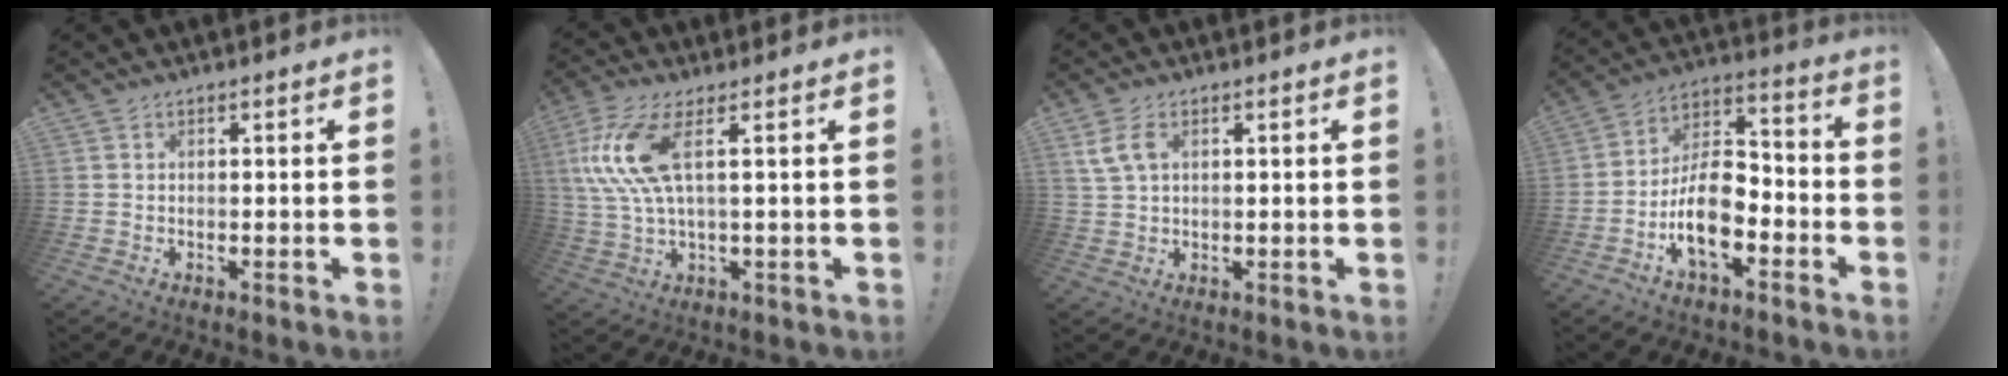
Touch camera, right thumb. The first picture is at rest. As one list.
[{"total": 12.5, "force": [3.6, 3.9, 11.4], "torque": [-0.236, -0.003, 0.066]}, {"total": 6.0, "force": [2.1, 3.6, 4.3], "torque": [-0.091, -0.002, 0.040]}, {"total": 13.9, "force": [-5.8, 7.7, 10.0], "torque": [-0.188, 0.028, -0.100]}]